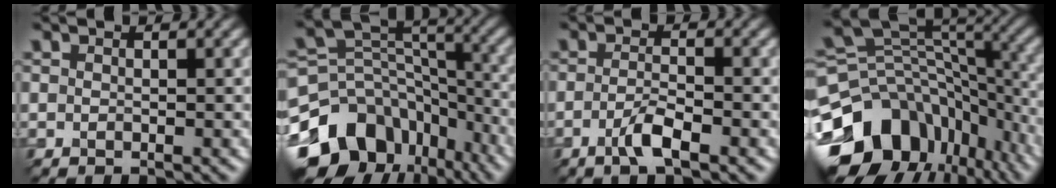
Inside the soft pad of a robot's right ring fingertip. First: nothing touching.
{"total": 11.9, "force": [-6.1, 8.9, 5.0], "torque": [-0.123, 0.017, -0.086]}
{"total": 2.2, "force": [-1.2, 0.3, 1.8], "torque": [-0.042, 0.009, -0.030]}
{"total": 13.3, "force": [-6.3, 9.5, 6.8], "torque": [-0.165, 0.000, -0.094]}